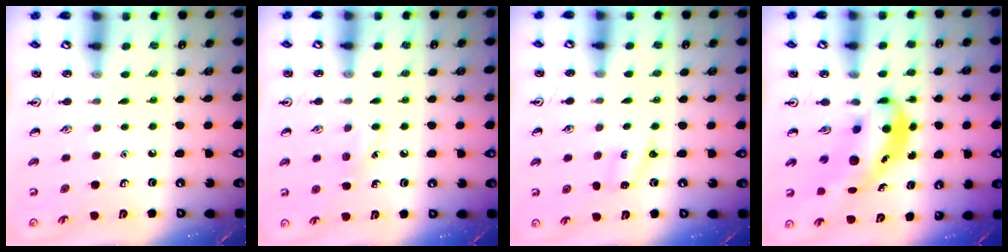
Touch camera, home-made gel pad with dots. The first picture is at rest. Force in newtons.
{"total": 6.5, "press": 6.1, "slide": 2.0}
{"total": 2.9, "press": 2.7, "slide": 0.9}
{"total": 6.9, "press": 6.8, "slide": 1.2}